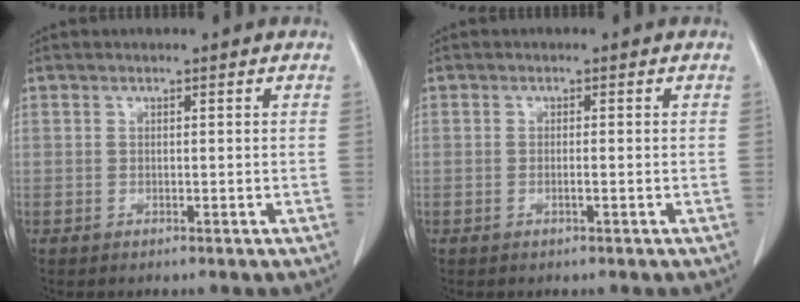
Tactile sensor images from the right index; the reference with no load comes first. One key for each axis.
{"total": 0.8, "fx": -0.4, "fy": 0.0, "fz": 0.7, "tx": -0.016, "ty": 0.000, "tz": -0.006}